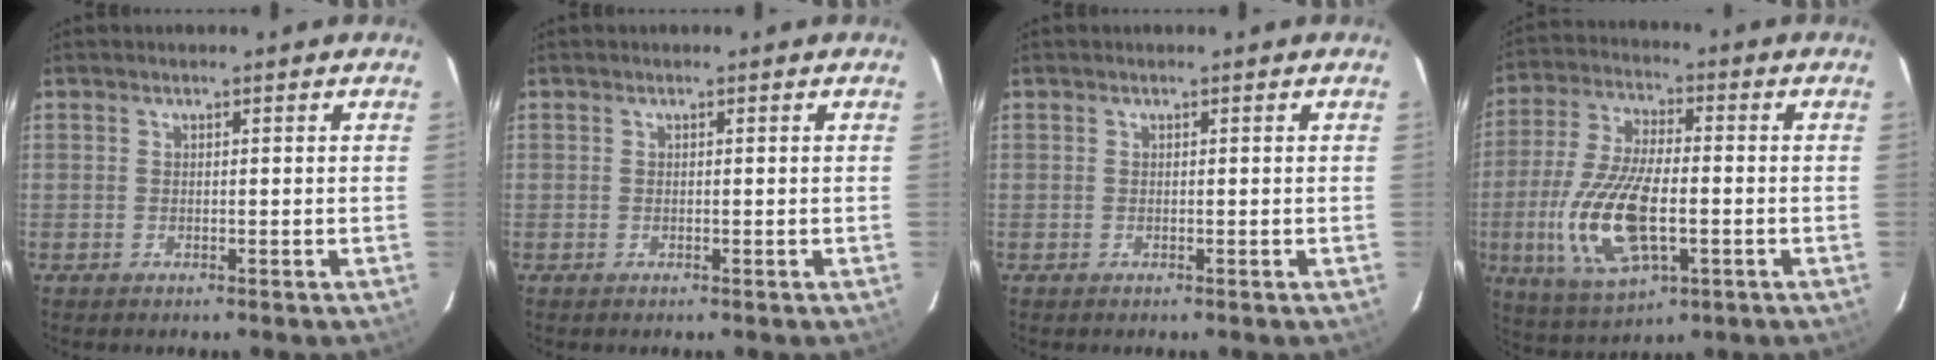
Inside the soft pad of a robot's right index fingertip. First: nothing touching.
{"total": 0.0}
{"total": 0.0}
{"total": 16.7, "force": [-3.9, 6.9, 14.7], "torque": [-0.314, -0.011, -0.068]}